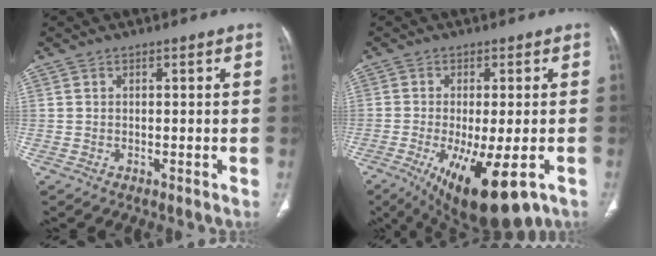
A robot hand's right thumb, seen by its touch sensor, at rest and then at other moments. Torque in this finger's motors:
{"motor_torque": [-0.21, 0.79, 0.13, -0.07, 0.17]}